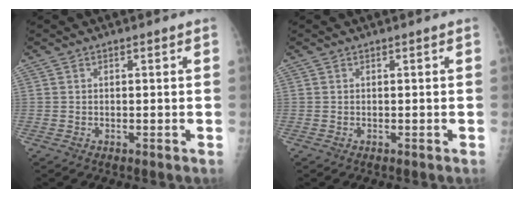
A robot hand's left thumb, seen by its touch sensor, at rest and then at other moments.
{"total": 0.0}